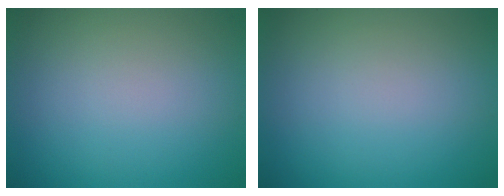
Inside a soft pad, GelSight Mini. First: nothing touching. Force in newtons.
{"total": 0.0}